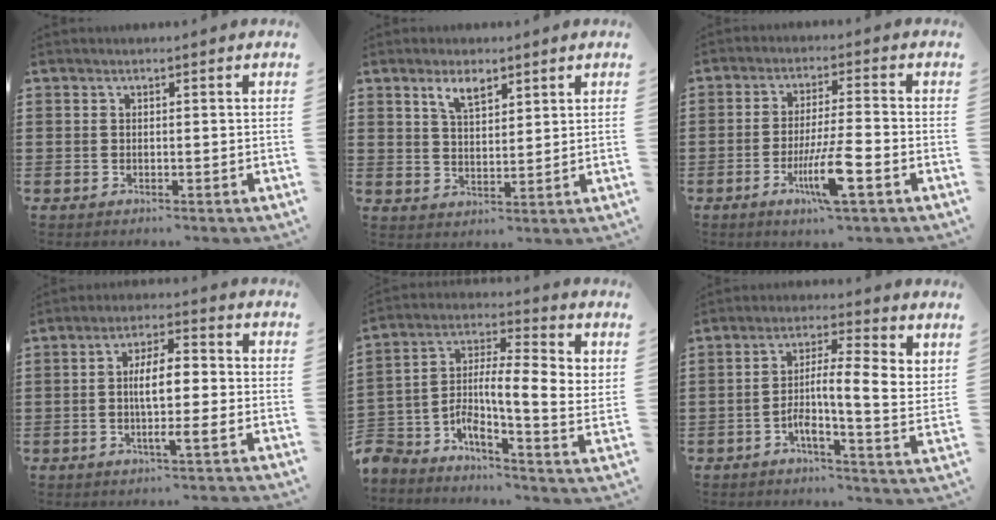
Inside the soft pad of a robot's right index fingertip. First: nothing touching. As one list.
[{"total": 4.2, "force": [2.7, 1.7, 2.7], "torque": [-0.052, 0.003, 0.048]}, {"total": 8.4, "force": [-3.4, 0.8, 7.6], "torque": [-0.148, -0.013, -0.064]}, {"total": 7.7, "force": [-1.2, 1.8, 7.4], "torque": [-0.135, 0.008, -0.026]}, {"total": 6.0, "force": [-0.5, 1.1, 5.8], "torque": [-0.125, -0.031, -0.017]}, {"total": 6.1, "force": [0.1, 1.2, 6.0], "torque": [-0.110, -0.011, -0.005]}]